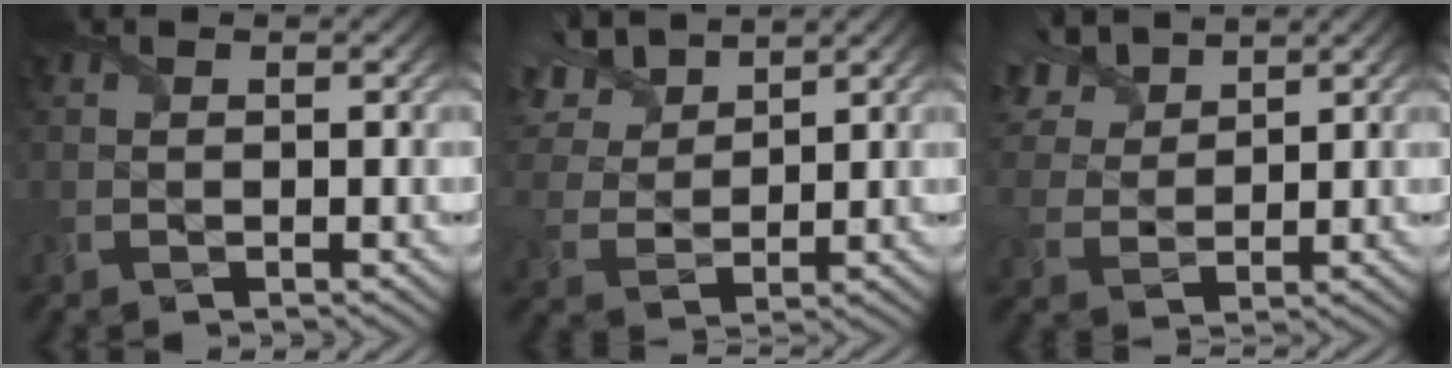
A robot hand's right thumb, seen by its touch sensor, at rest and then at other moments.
{"total": 9.1, "force": [6.4, 4.2, 5.0], "torque": [-0.149, 0.025, 0.124]}
{"total": 7.5, "force": [5.4, 3.6, 3.8], "torque": [-0.114, 0.021, 0.107]}